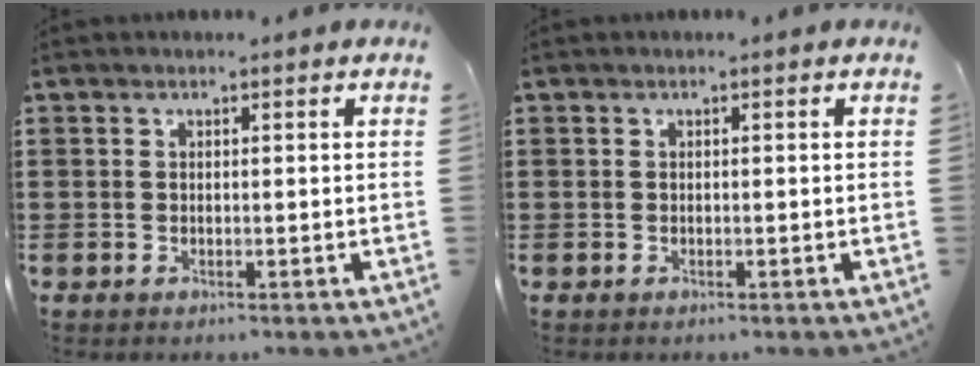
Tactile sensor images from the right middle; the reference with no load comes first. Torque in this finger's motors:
{"motor_torque": [-1.09, -1.05, 0.09, 0.00]}